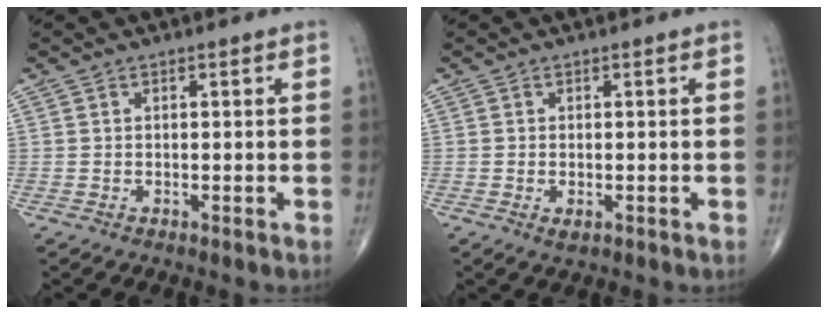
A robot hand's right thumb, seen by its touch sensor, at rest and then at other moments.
{"total": 1.4, "force": [-0.5, 0.7, 1.2], "torque": [-0.021, -0.003, -0.005]}